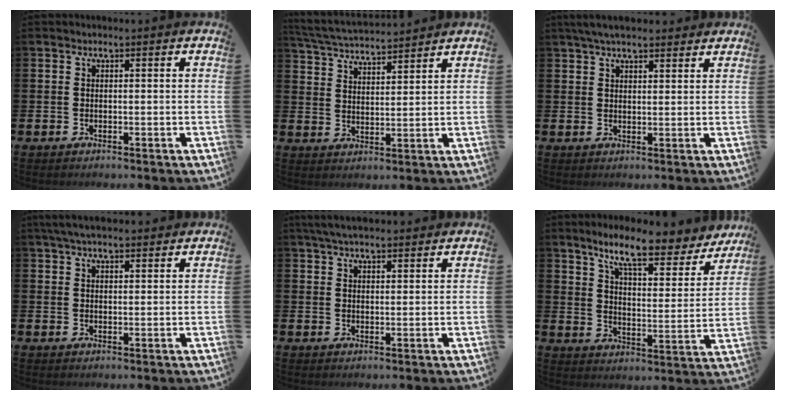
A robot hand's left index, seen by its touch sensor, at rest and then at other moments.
{"total": 4.8, "force": [4.8, 0.4, 0.5], "torque": [-0.027, -0.031, 0.083]}
{"total": 4.3, "force": [3.9, 1.1, 1.6], "torque": [-0.036, -0.007, 0.071]}
{"total": 4.2, "force": [3.7, 0.9, 1.7], "torque": [-0.035, -0.007, 0.068]}
{"total": 4.5, "force": [4.1, 0.9, 1.6], "torque": [-0.035, -0.010, 0.076]}
{"total": 9.5, "force": [8.0, 1.8, 4.7], "torque": [-0.106, -0.049, 0.133]}